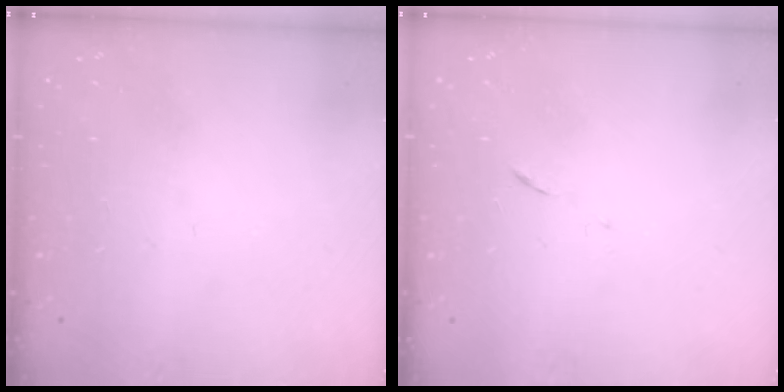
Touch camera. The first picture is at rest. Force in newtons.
{"total": 5.6, "press": 5.6, "slide": 0.4}